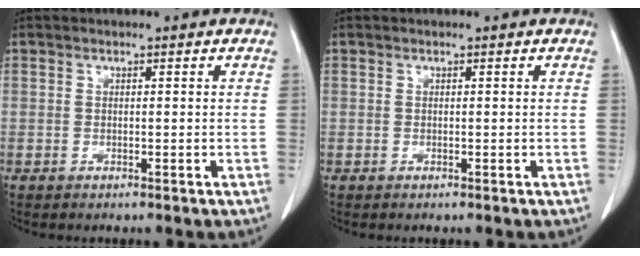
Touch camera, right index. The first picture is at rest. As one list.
[{"total": 0.0}]